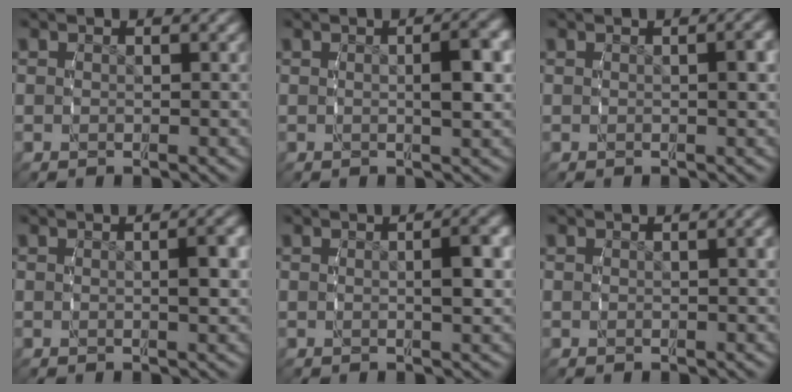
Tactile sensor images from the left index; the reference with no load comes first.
{"total": 2.7, "force": [0.2, -0.1, 2.7], "torque": [-0.041, -0.004, 0.007]}
{"total": 1.3, "force": [0.1, 0.0, 1.3], "torque": [-0.018, 0.004, 0.004]}
{"total": 1.9, "force": [0.1, -0.1, 1.9], "torque": [-0.030, -0.001, 0.005]}
{"total": 2.3, "force": [0.1, -0.1, 2.3], "torque": [-0.034, -0.002, 0.005]}
{"total": 0.6, "force": [0.1, -0.1, 0.6], "torque": [-0.006, 0.003, 0.001]}